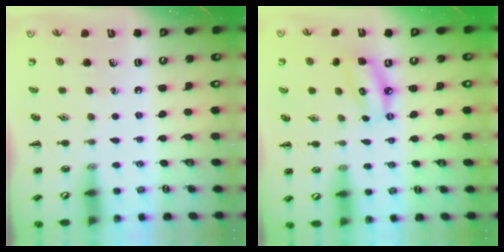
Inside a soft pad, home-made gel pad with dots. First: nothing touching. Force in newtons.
{"total": 8.2, "press": 7.9, "slide": 2.1}